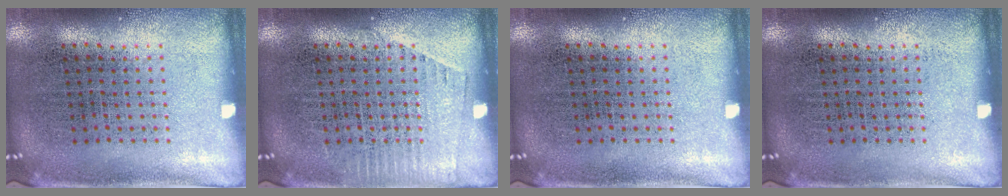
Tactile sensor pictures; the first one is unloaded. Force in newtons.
{"total": 1.1, "press": 1.1, "slide": 0.2}
{"total": 0.0}
{"total": 0.0}